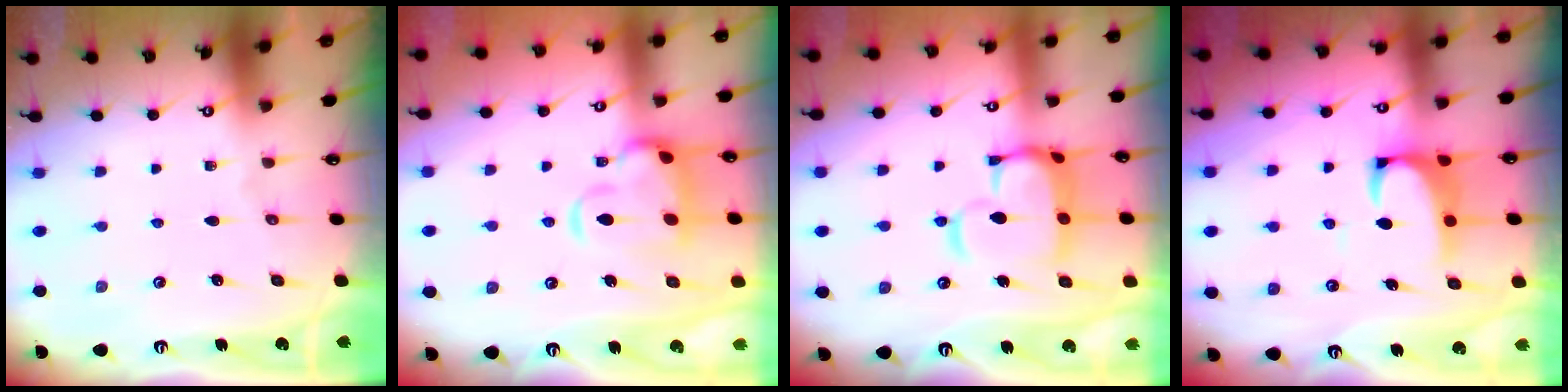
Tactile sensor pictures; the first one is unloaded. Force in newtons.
{"total": 7.0, "press": 6.8, "slide": 1.7}
{"total": 10.0, "press": 9.9, "slide": 1.5}
{"total": 2.2, "press": 2.0, "slide": 1.0}